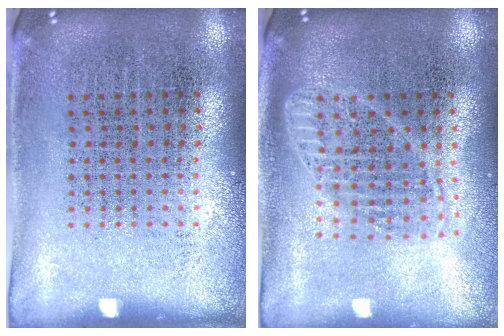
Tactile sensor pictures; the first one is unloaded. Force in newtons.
{"total": 1.8, "press": 1.5, "slide": 1.0}